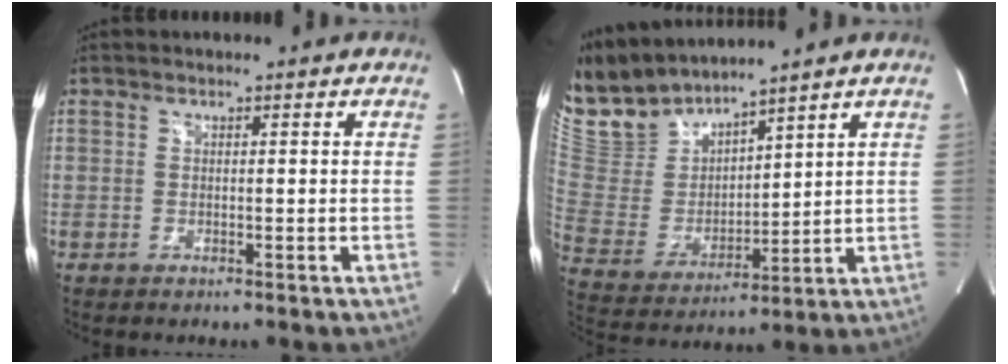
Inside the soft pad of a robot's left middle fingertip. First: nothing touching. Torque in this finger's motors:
{"motor_torque": [0.52, -0.56, 0.04, 0.03]}